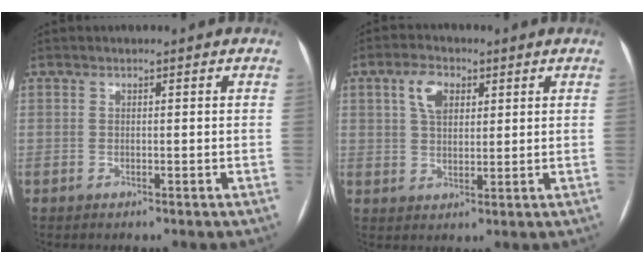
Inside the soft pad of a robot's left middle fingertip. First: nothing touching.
{"total": 5.2, "force": [2.2, 3.1, 3.6], "torque": [-0.072, 0.015, 0.041]}